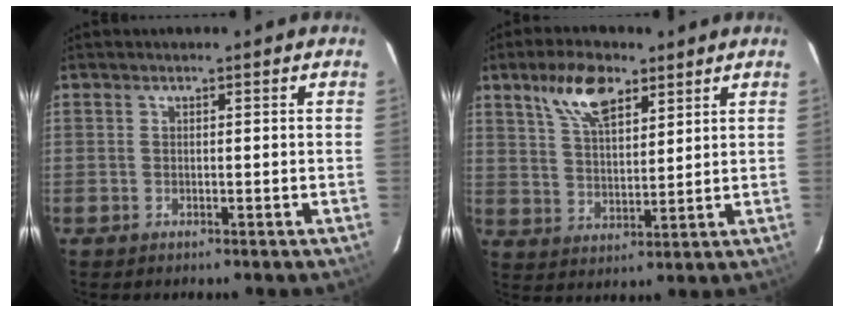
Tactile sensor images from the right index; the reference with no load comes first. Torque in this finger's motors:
{"motor_torque": [1.01, 0.75, 0.49, 0.11]}